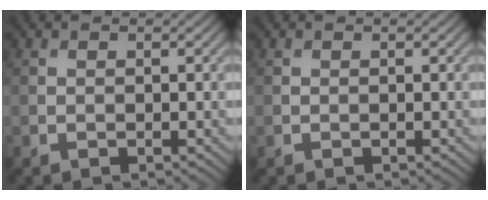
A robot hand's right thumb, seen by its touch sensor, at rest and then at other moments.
{"total": 0.0}